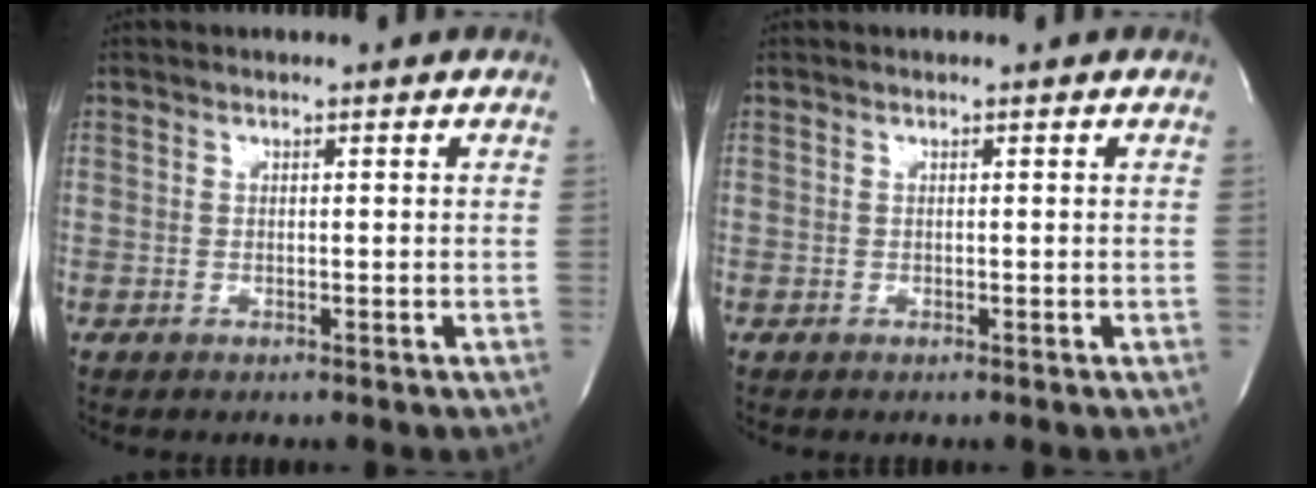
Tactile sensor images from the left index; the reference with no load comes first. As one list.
[{"total": 0.0}]